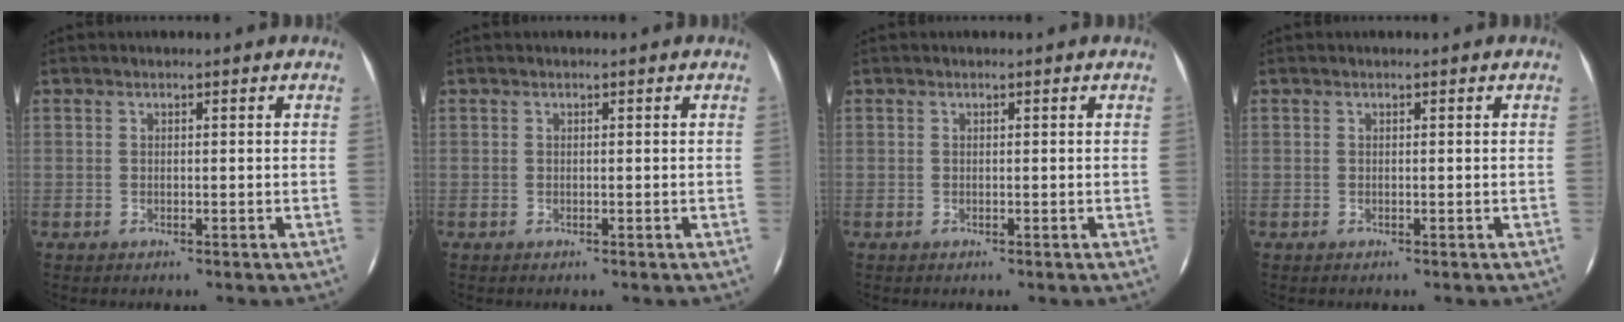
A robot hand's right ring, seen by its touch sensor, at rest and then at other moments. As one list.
[{"total": 0.0}, {"total": 0.0}, {"total": 0.0}]